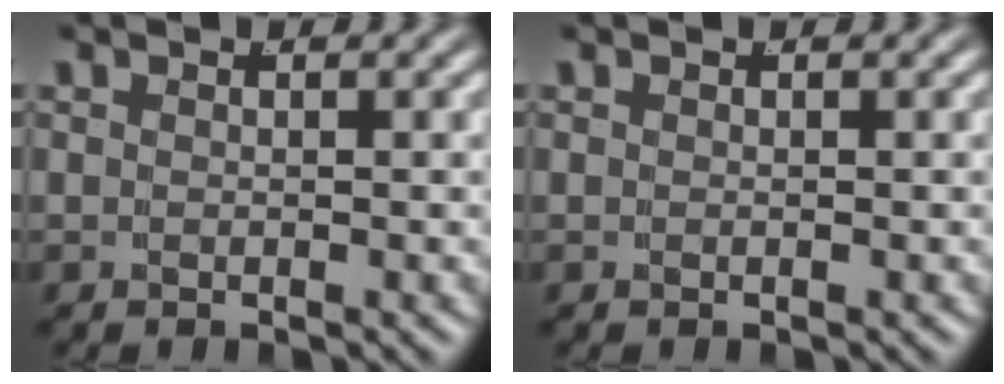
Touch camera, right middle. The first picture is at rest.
{"total": 0.0}